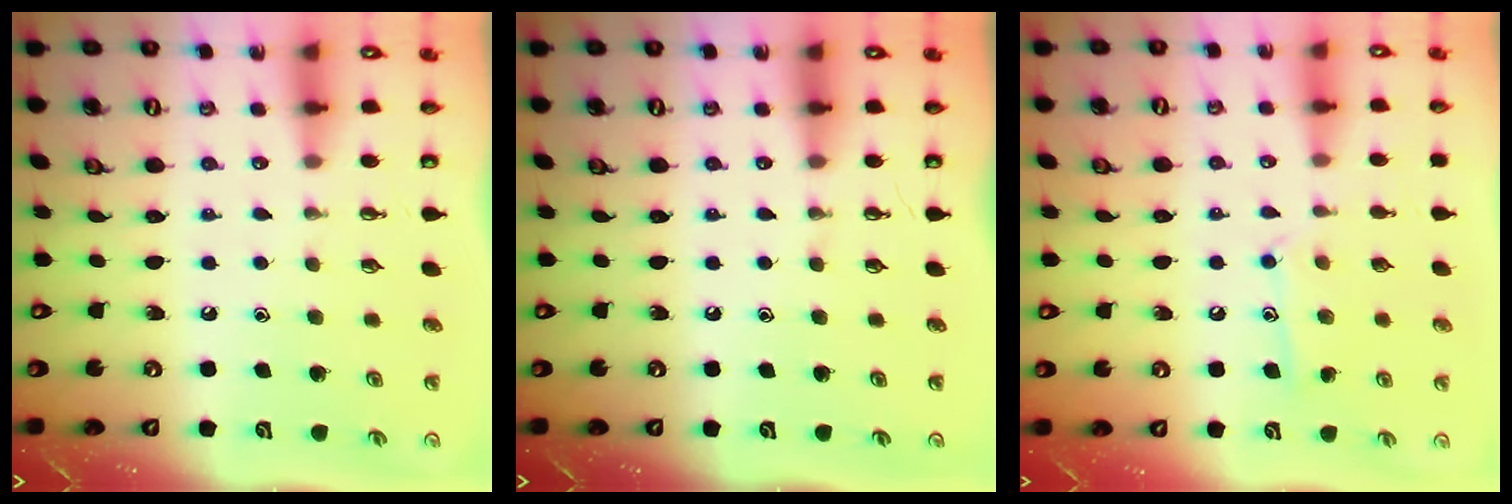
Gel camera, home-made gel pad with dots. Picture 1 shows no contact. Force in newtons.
{"total": 0.0}
{"total": 9.5, "press": 9.5, "slide": 0.7}